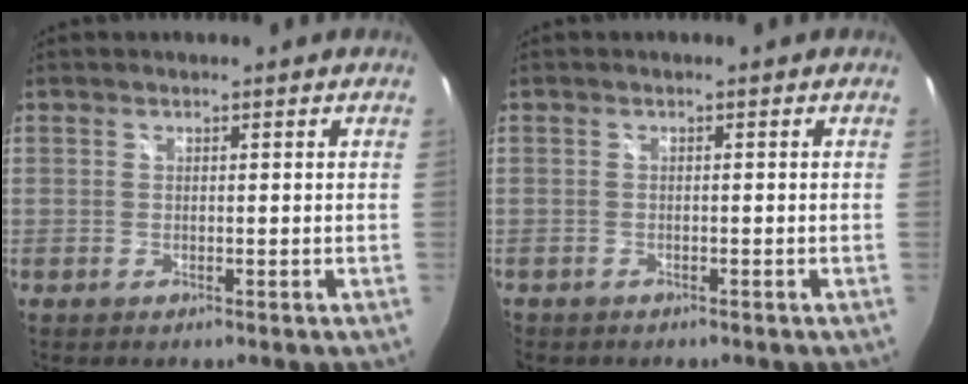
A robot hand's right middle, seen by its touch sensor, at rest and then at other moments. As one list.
[{"total": 1.2, "force": [-0.9, 0.8, 0.1], "torque": [-0.008, -0.002, -0.015]}]